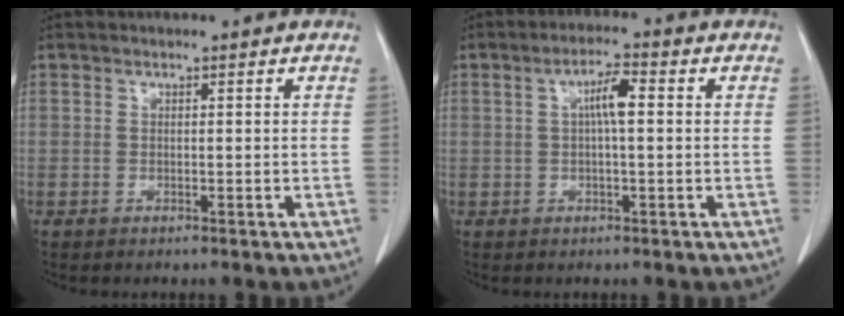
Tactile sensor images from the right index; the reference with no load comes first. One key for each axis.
{"total": 4.3, "fx": 0.6, "fy": 0.7, "fz": 4.2, "tx": -0.076, "ty": 0.011, "tz": 0.008}